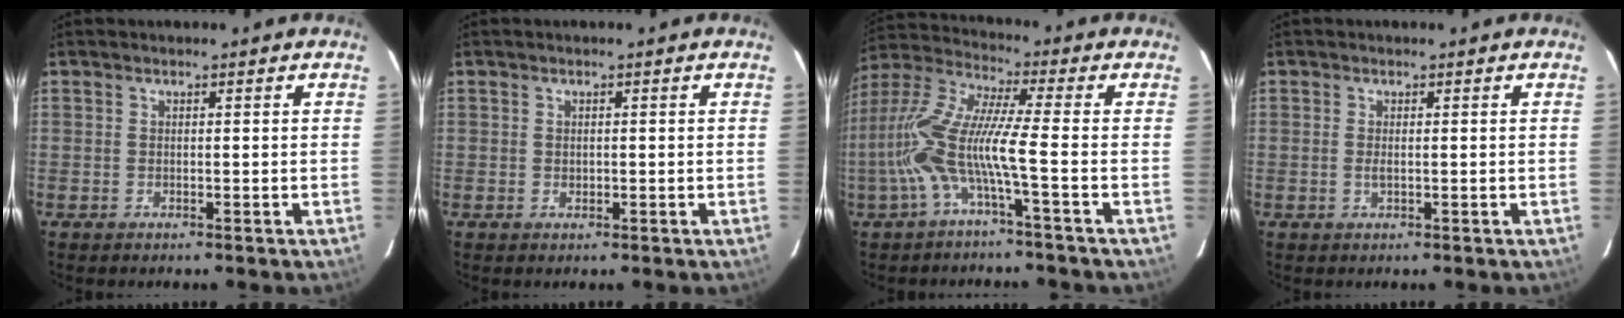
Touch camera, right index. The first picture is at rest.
{"total": 0.8, "force": [-0.1, 0.7, 0.4], "torque": [-0.003, 0.000, 0.001]}
{"total": 12.2, "force": [-3.9, -0.1, 11.6], "torque": [-0.233, -0.001, -0.079]}
{"total": 1.2, "force": [-0.2, 0.4, 1.1], "torque": [-0.023, -0.001, -0.003]}